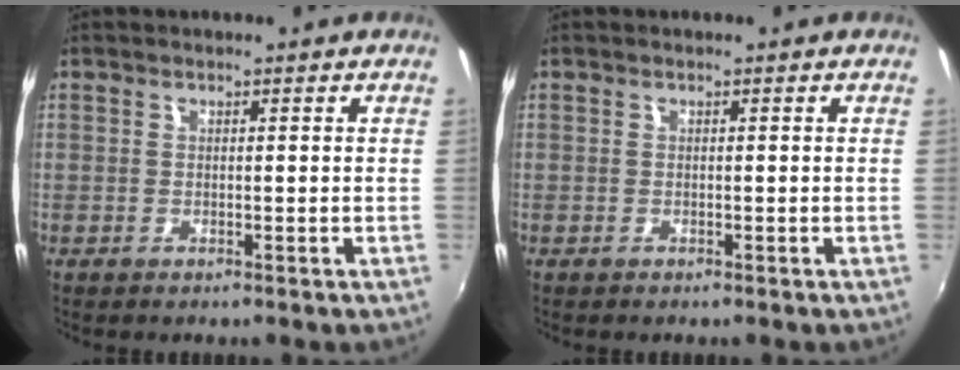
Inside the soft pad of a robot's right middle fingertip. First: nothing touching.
{"total": 0.0}